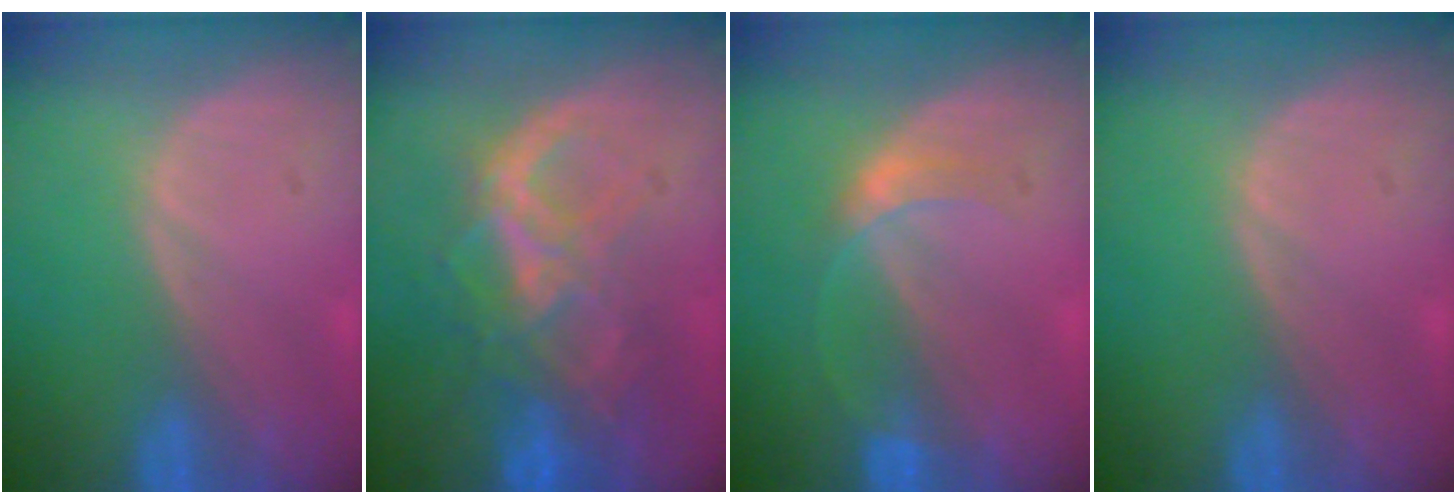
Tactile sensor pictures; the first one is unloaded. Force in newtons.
{"total": 8.4, "press": 7.6, "slide": 3.7}
{"total": 2.9, "press": 2.9, "slide": 0.1}
{"total": 0.0}